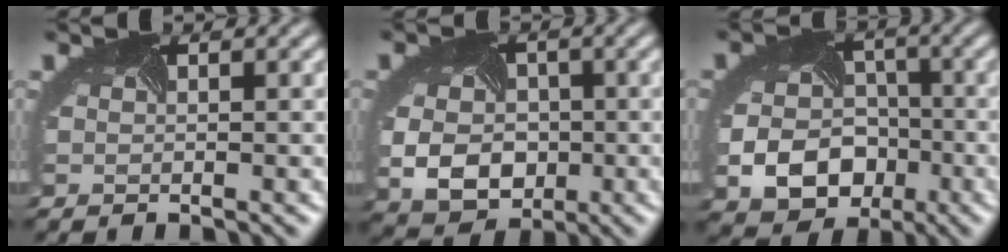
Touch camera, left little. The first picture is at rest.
{"total": 7.6, "force": [-1.0, 6.0, 4.5], "torque": [-0.075, -0.022, -0.014]}
{"total": 7.8, "force": [-2.9, 6.1, 4.0], "torque": [-0.067, -0.027, -0.043]}